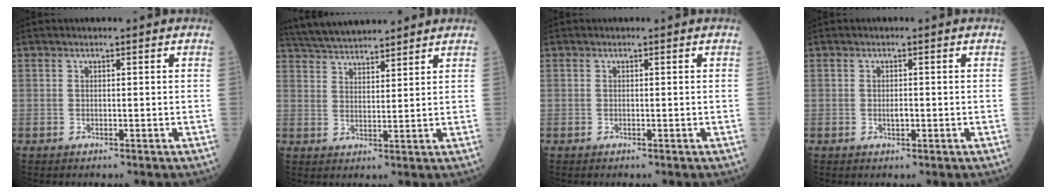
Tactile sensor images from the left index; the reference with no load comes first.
{"total": 11.1, "force": [10.3, 1.6, 3.9], "torque": [-0.077, 0.031, 0.174]}
{"total": 0.0}
{"total": 1.2, "force": [-0.2, 0.5, 1.1], "torque": [-0.021, 0.000, -0.002]}